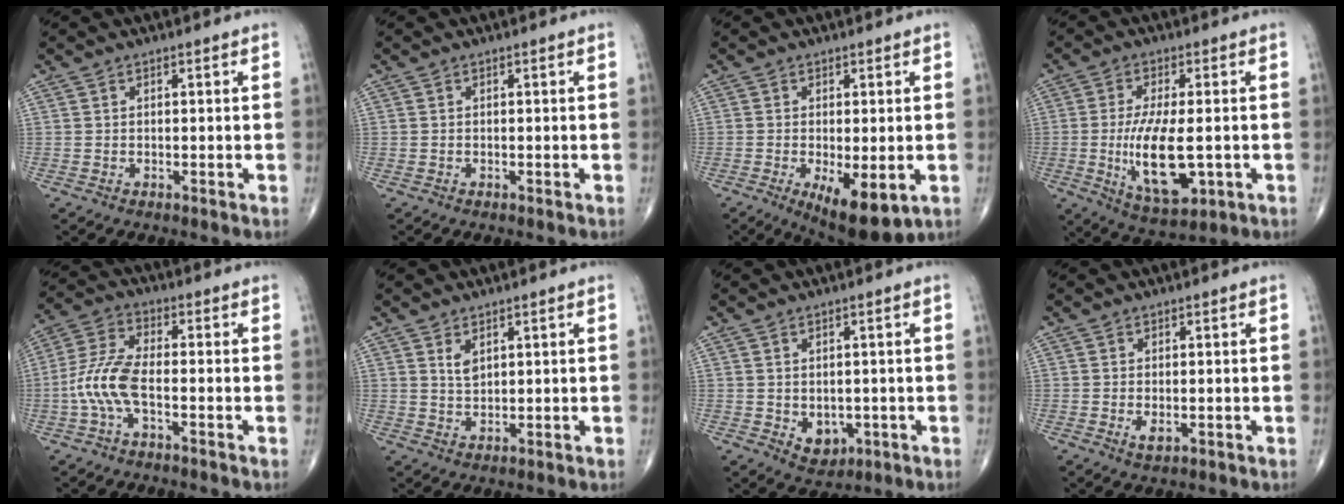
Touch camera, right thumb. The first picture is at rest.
{"total": 0.0}
{"total": 9.8, "force": [-3.1, 3.7, 8.5], "torque": [-0.126, -0.018, -0.039]}
{"total": 12.9, "force": [-2.0, 5.0, 11.7], "torque": [-0.210, -0.017, -0.023]}
{"total": 8.5, "force": [-2.4, 3.2, 7.5], "torque": [-0.180, 0.026, -0.053]}
{"total": 2.2, "force": [1.1, 1.2, 1.5], "torque": [-0.022, -0.007, 0.024]}
{"total": 4.5, "force": [-0.8, 3.4, 2.9], "torque": [-0.020, -0.005, 0.004]}
{"total": 1.9, "force": [-0.4, 0.9, 1.6], "torque": [-0.029, -0.004, -0.004]}